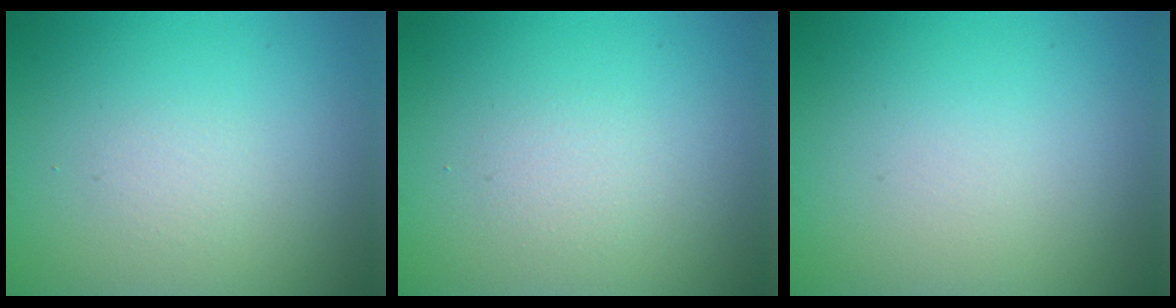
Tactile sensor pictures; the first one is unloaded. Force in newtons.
{"total": 2.6, "press": 2.6, "slide": 0.3}
{"total": 0.0}